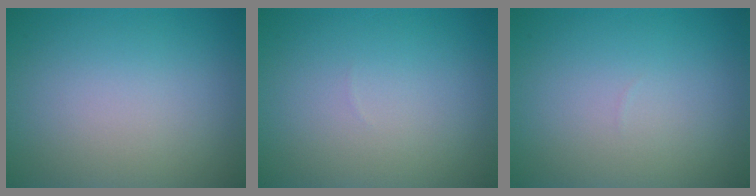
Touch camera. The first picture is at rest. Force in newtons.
{"total": 0.0}
{"total": 0.0}